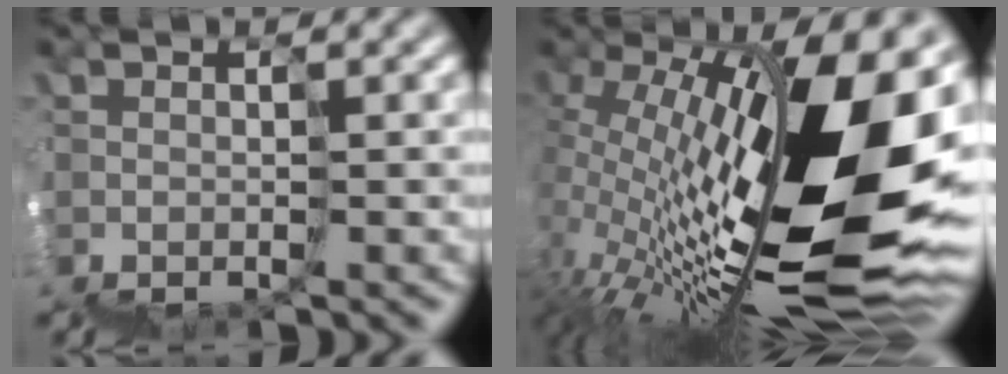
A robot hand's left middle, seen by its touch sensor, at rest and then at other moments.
{"total": 13.8, "force": [2.9, 2.7, 13.2], "torque": [-0.193, 0.040, 0.038]}